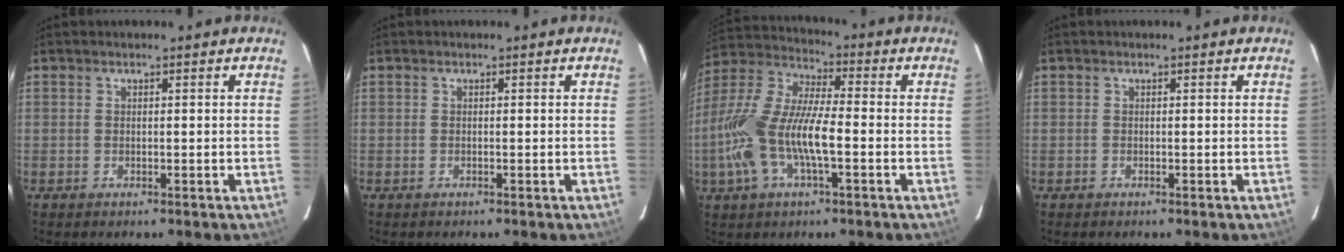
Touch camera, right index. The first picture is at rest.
{"total": 0.0}
{"total": 15.7, "force": [-3.8, 5.2, 14.3], "torque": [-0.297, 0.000, -0.075]}
{"total": 0.0}